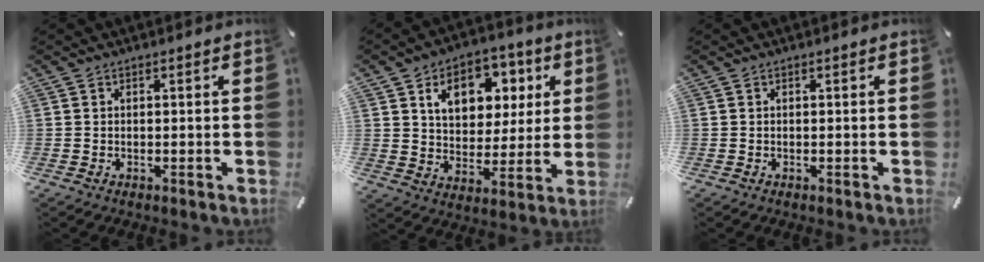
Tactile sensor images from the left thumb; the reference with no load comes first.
{"total": 12.7, "force": [5.7, 9.7, 5.8], "torque": [-0.092, -0.017, 0.103]}
{"total": 0.0}